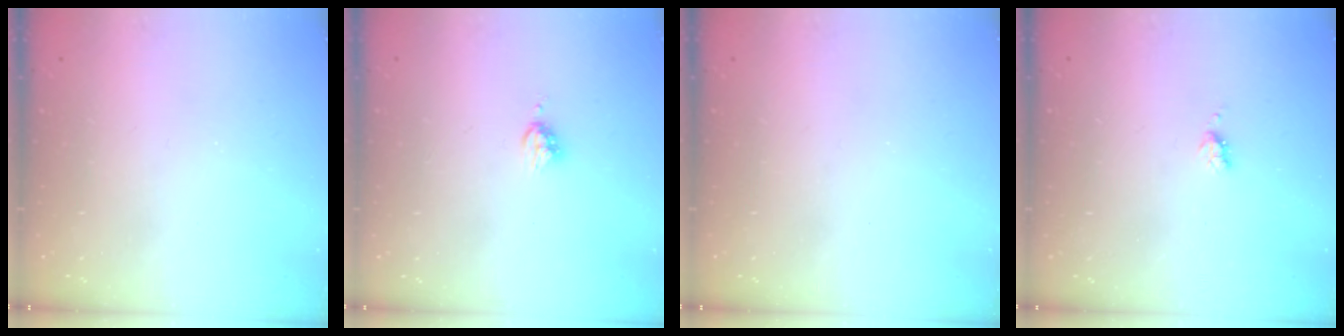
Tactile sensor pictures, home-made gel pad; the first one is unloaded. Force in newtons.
{"total": 4.2, "press": 4.2, "slide": 0.6}
{"total": 0.0}
{"total": 3.3, "press": 3.3, "slide": 0.6}